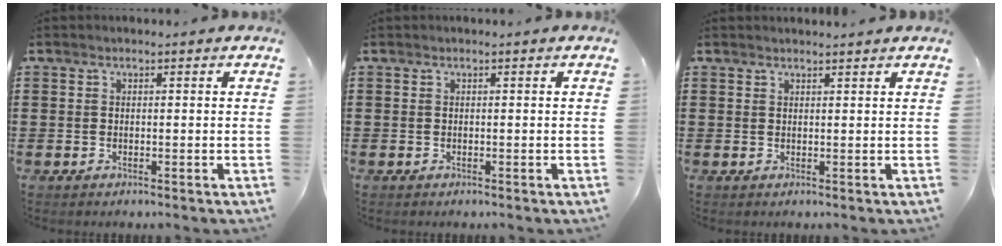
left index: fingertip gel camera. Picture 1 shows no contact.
{"total": 0.0}
{"total": 1.0, "force": [1.0, -0.1, 0.2], "torque": [-0.004, -0.003, 0.020]}